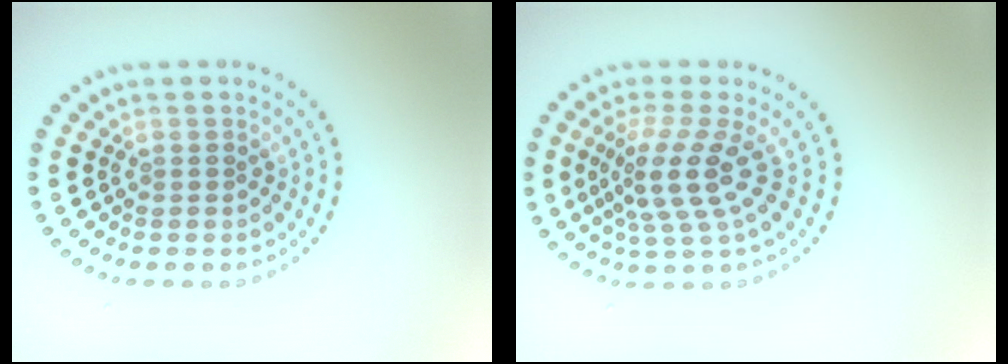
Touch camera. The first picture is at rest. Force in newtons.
{"total": 4.3, "press": 3.0, "slide": 3.0}